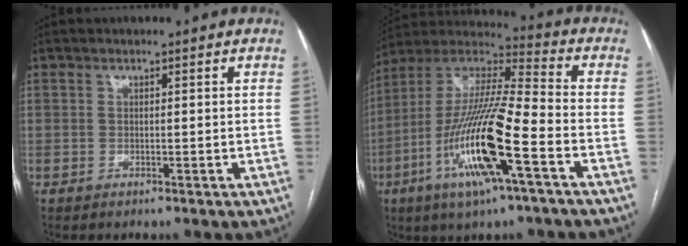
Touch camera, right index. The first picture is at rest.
{"total": 19.0, "force": [-7.0, 1.7, 17.6], "torque": [-0.362, -0.016, -0.133]}